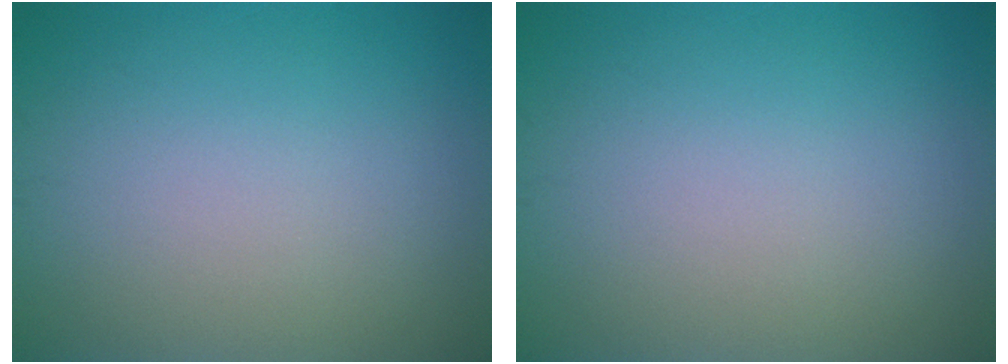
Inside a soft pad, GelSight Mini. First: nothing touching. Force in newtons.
{"total": 0.0}